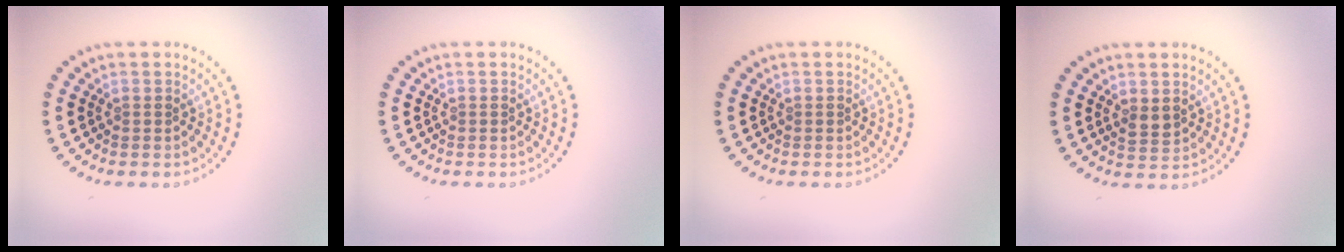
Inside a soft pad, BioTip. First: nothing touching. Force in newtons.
{"total": 0.0}
{"total": 0.0}
{"total": 1.3, "press": 1.3, "slide": 0.4}